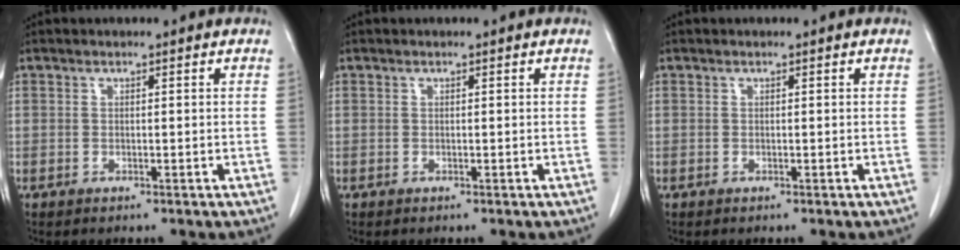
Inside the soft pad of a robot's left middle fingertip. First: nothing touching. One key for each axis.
{"total": 0.0}
{"total": 0.0}